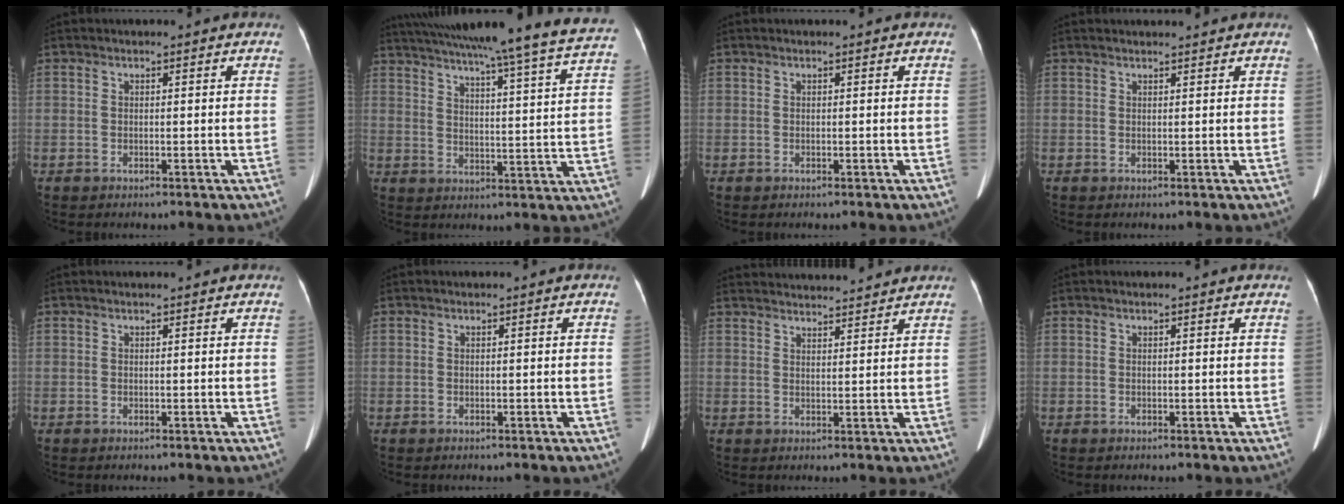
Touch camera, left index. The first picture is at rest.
{"total": 29.9, "force": [26.9, -0.6, 13.1], "torque": [-0.216, -0.062, 0.340]}
{"total": 0.0}
{"total": 3.4, "force": [3.3, 0.2, 0.8], "torque": [-0.010, 0.020, 0.042]}
{"total": 1.6, "force": [1.5, 0.2, 0.5], "torque": [-0.011, 0.021, 0.018]}
{"total": 0.0}
{"total": 13.2, "force": [12.7, 1.4, 3.3], "torque": [-0.050, 0.037, 0.175]}
{"total": 0.7, "force": [0.7, 0.0, 0.2], "torque": [-0.009, 0.003, 0.006]}